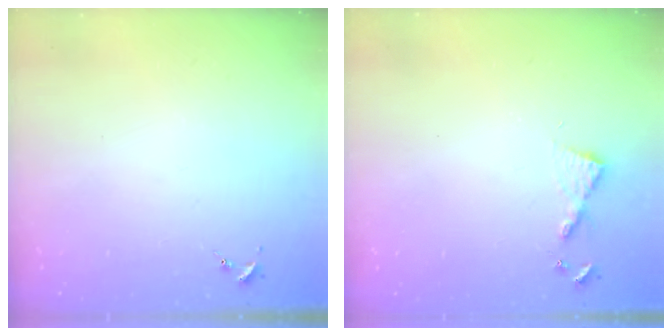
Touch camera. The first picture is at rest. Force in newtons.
{"total": 5.3, "press": 5.3, "slide": 0.5}